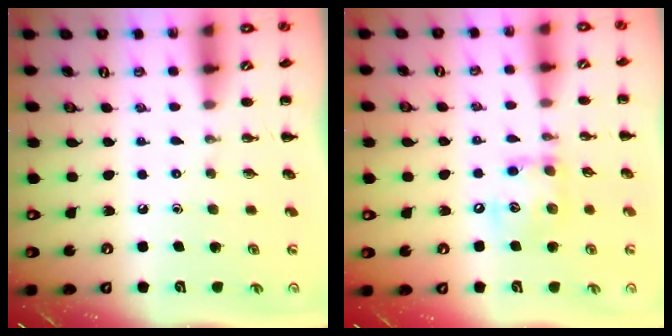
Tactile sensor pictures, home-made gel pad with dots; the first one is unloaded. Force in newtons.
{"total": 11.5, "press": 11.4, "slide": 1.8}